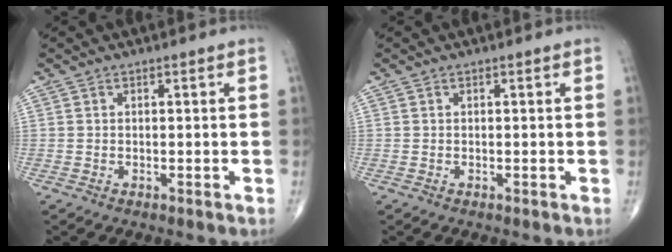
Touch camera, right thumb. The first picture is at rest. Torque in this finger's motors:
{"motor_torque": [0.03, -0.01, 0.04, 0.02, 0.00]}